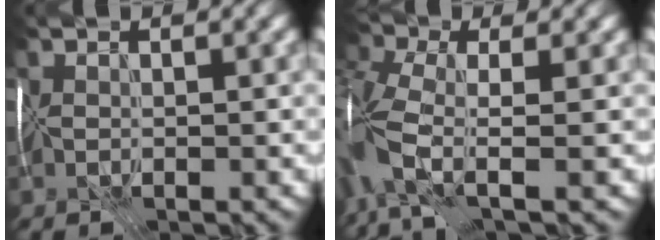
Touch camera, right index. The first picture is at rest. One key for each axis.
{"total": 7.3, "fx": -2.3, "fy": 3.2, "fz": 6.1, "tx": -0.156, "ty": -0.006, "tz": -0.059}